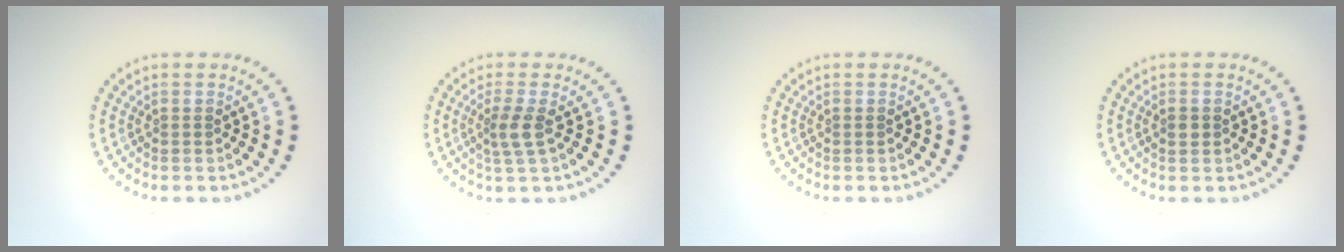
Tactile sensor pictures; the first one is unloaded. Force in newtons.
{"total": 2.1, "press": 1.6, "slide": 1.3}
{"total": 0.0}
{"total": 1.1, "press": 1.1, "slide": 0.1}